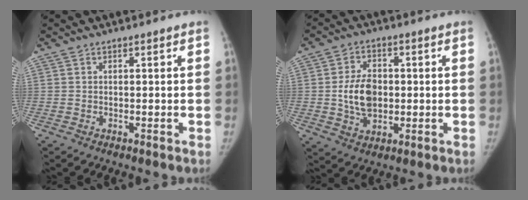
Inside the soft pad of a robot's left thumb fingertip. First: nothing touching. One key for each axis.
{"total": 9.2, "fx": 0.0, "fy": 6.3, "fz": 6.6, "tx": -0.101, "ty": 0.001, "tz": 0.004}